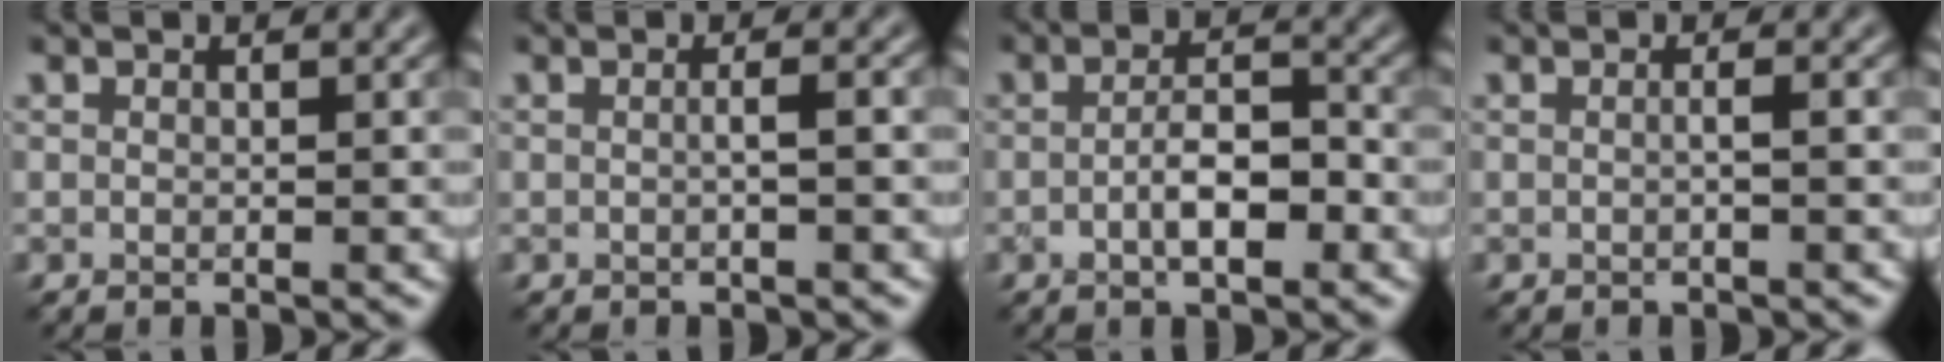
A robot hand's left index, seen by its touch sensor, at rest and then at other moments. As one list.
[{"total": 1.5, "force": [0.0, 0.5, 1.4], "torque": [-0.020, 0.001, -0.008]}, {"total": 3.5, "force": [-1.1, 1.1, 3.1], "torque": [-0.057, 0.005, -0.019]}, {"total": 0.9, "force": [-0.1, 0.3, 0.9], "torque": [-0.013, -0.001, -0.007]}]